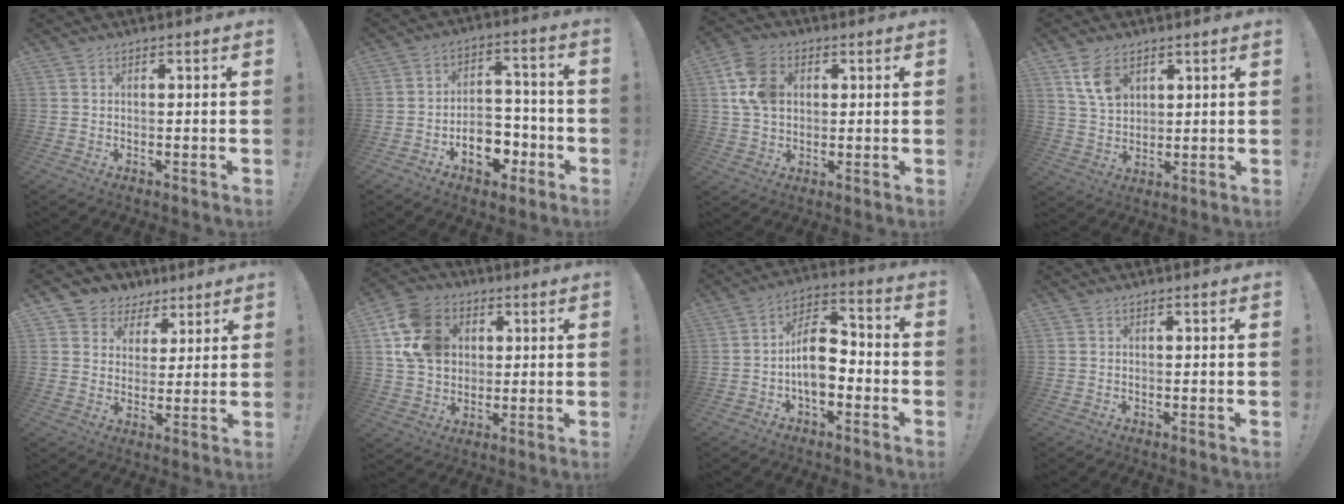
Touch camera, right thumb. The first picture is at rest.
{"total": 11.9, "force": [-5.3, 8.2, 6.7], "torque": [-0.079, 0.048, -0.082]}
{"total": 11.2, "force": [2.4, 8.5, 6.9], "torque": [-0.135, 0.010, 0.048]}
{"total": 8.5, "force": [4.4, 5.6, 4.5], "torque": [-0.074, -0.014, 0.088]}
{"total": 6.9, "force": [3.5, 5.9, 0.8], "torque": [-0.007, -0.024, 0.071]}
{"total": 15.5, "force": [3.8, 12.5, 8.2], "torque": [-0.134, -0.004, 0.080]}
{"total": 12.4, "force": [-2.9, 7.4, 9.5], "torque": [-0.157, 0.024, -0.051]}
{"total": 0.0}